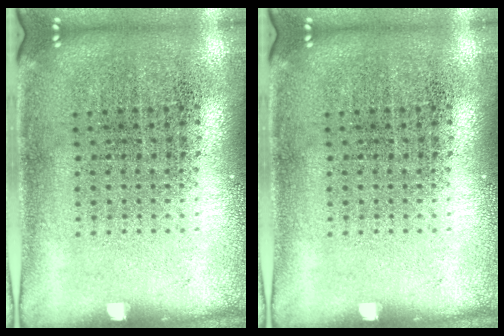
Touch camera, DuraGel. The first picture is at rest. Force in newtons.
{"total": 0.0}